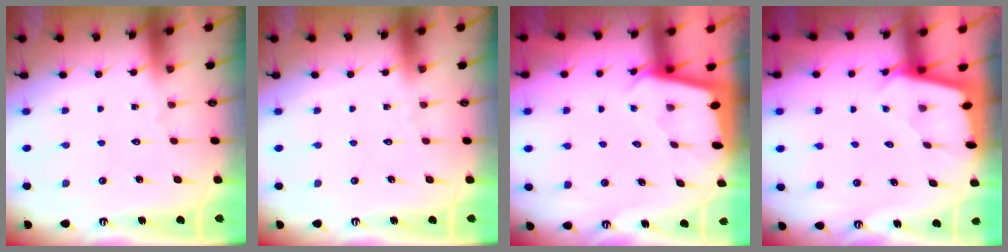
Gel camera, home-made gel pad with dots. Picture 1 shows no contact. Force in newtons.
{"total": 0.0}
{"total": 1.9, "press": 1.9, "slide": 0.1}
{"total": 1.8, "press": 1.8, "slide": 0.1}